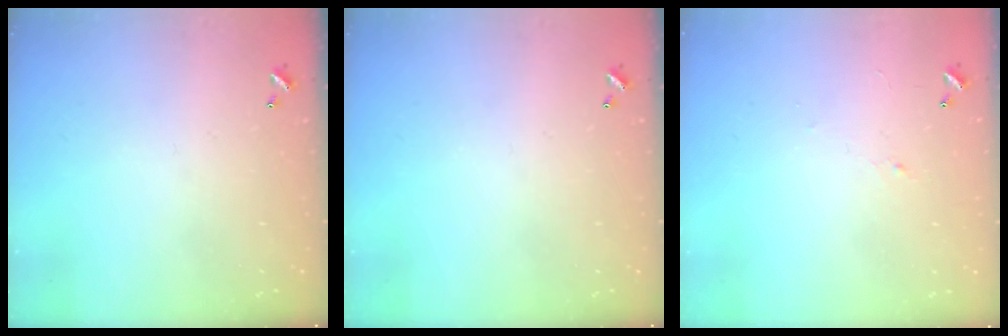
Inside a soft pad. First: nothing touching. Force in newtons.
{"total": 0.0}
{"total": 1.2, "press": 1.1, "slide": 0.5}